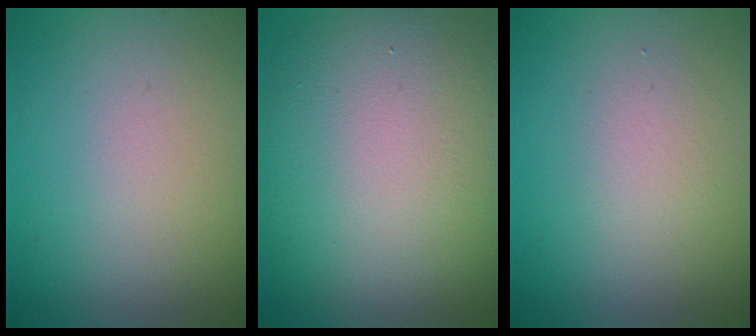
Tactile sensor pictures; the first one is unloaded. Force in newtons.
{"total": 14.4, "press": 14.4, "slide": 0.5}
{"total": 1.5, "press": 1.5, "slide": 0.1}